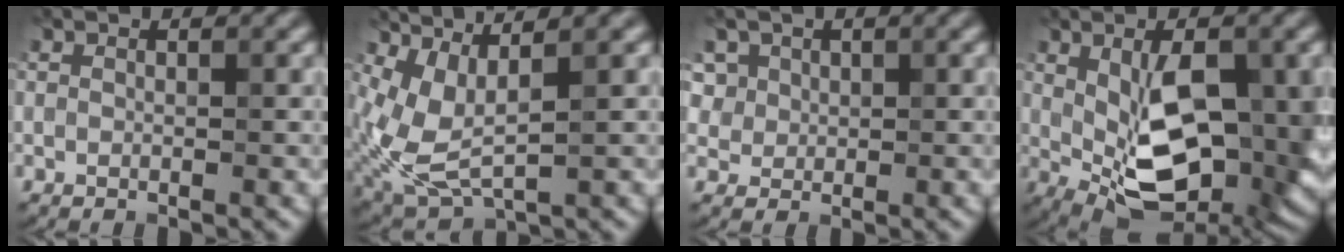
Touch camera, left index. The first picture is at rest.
{"total": 4.8, "force": [0.7, 1.9, 4.4], "torque": [-0.119, -0.006, 0.020]}
{"total": 2.7, "force": [1.4, 2.4, 0.0], "torque": [-0.012, -0.002, 0.029]}
{"total": 9.6, "force": [-0.2, 4.4, 8.5], "torque": [-0.140, -0.025, 0.011]}